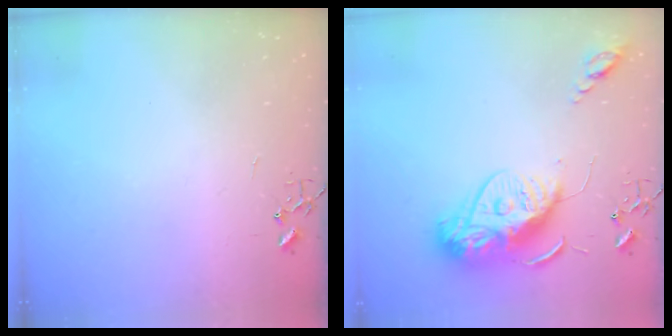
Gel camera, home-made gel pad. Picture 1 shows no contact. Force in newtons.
{"total": 16.1, "press": 16.0, "slide": 1.6}